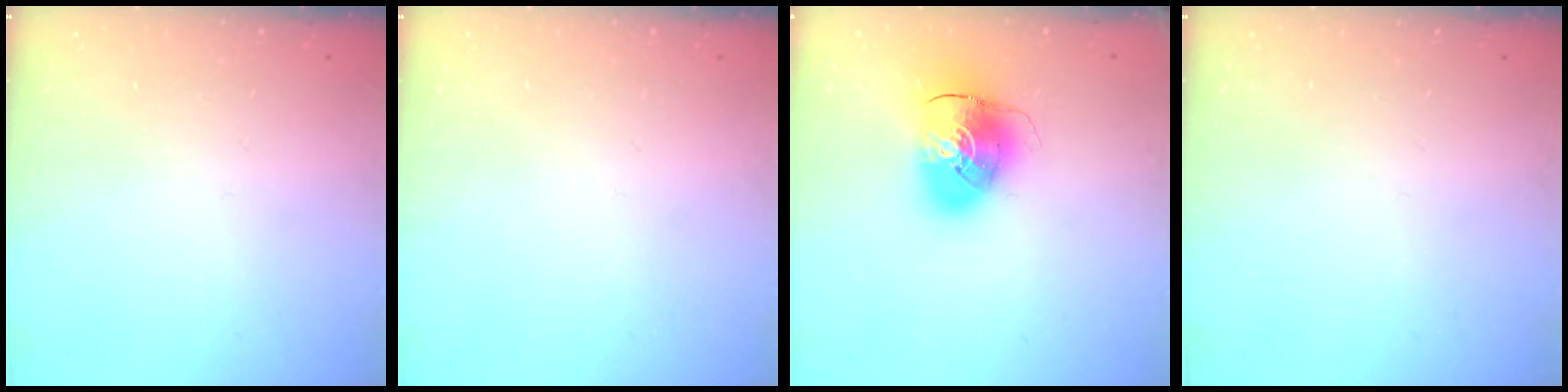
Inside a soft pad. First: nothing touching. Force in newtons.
{"total": 0.0}
{"total": 11.2, "press": 11.0, "slide": 1.9}
{"total": 0.0}